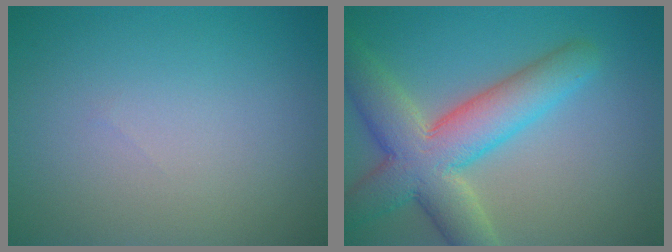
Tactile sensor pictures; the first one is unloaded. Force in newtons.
{"total": 8.5, "press": 8.5, "slide": 0.7}